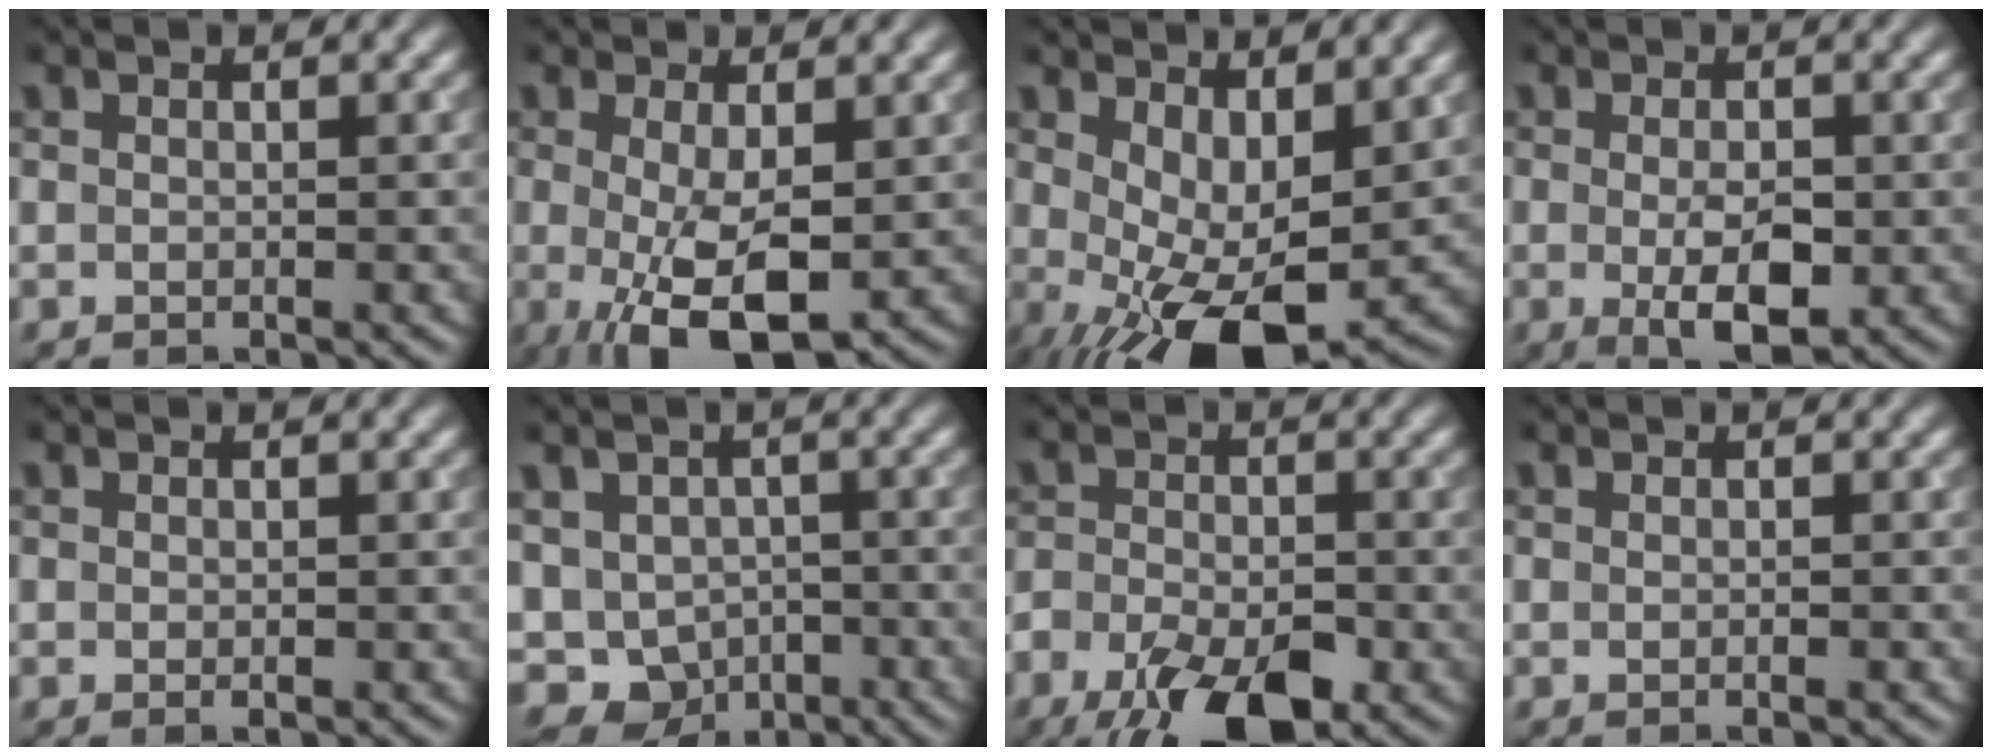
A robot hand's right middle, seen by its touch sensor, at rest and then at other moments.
{"total": 6.3, "force": [-1.0, 2.2, 5.8], "torque": [-0.113, -0.016, -0.013]}
{"total": 10.2, "force": [-1.8, 4.9, 8.7], "torque": [-0.152, -0.019, -0.017]}
{"total": 4.7, "force": [-0.9, 2.1, 4.1], "torque": [-0.075, -0.010, -0.012]}
{"total": 0.7, "force": [-0.2, 0.3, 0.6], "torque": [-0.010, -0.004, -0.002]}
{"total": 7.4, "force": [-2.4, 6.3, 3.1], "torque": [-0.041, -0.019, -0.039]}
{"total": 9.5, "force": [-5.3, 4.4, 6.5], "torque": [-0.136, -0.033, -0.092]}
{"total": 0.9, "force": [-0.3, 0.2, 0.9], "torque": [-0.011, -0.004, -0.004]}